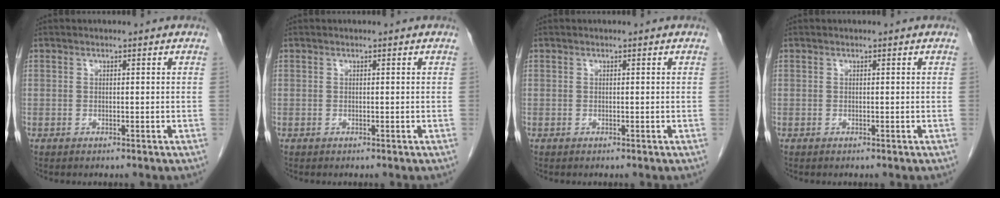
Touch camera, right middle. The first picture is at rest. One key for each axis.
{"total": 0.0}
{"total": 0.0}
{"total": 0.0}